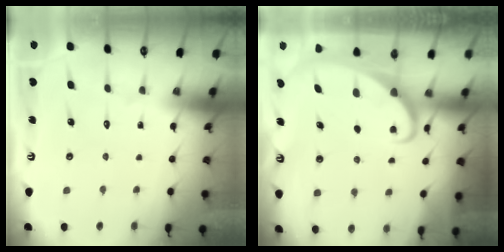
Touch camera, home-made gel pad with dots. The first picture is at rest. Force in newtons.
{"total": 2.2, "press": 2.2, "slide": 0.3}